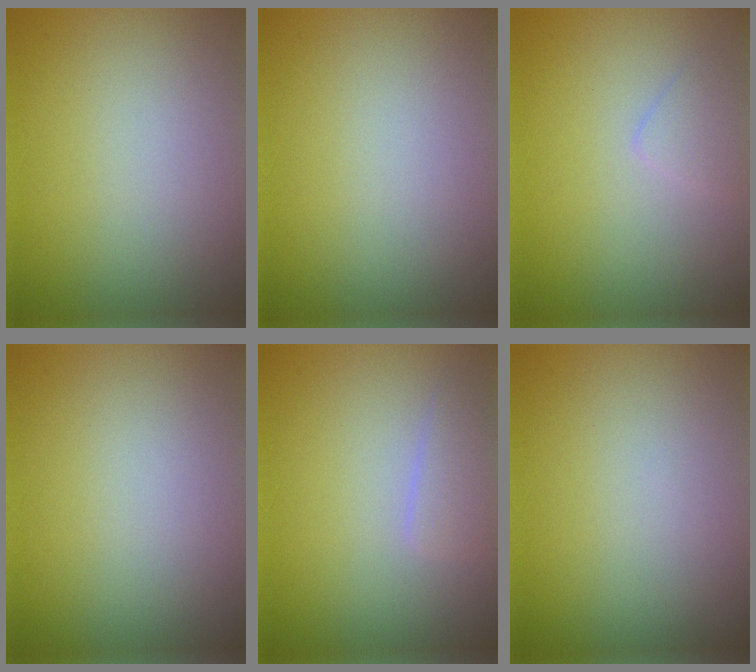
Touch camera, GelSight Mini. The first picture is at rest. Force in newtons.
{"total": 0.0}
{"total": 1.2, "press": 1.2, "slide": 0.0}
{"total": 0.0}
{"total": 1.8, "press": 1.8, "slide": 0.0}
{"total": 0.0}